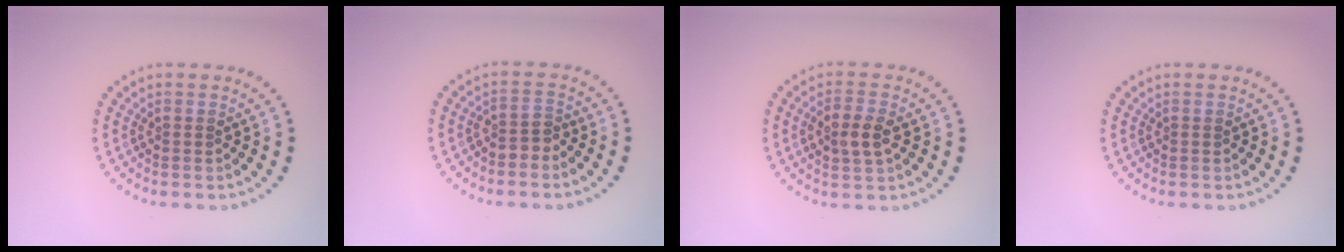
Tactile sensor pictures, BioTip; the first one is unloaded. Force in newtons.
{"total": 1.5, "press": 1.3, "slide": 0.8}
{"total": 2.7, "press": 2.7, "slide": 0.4}
{"total": 0.0}